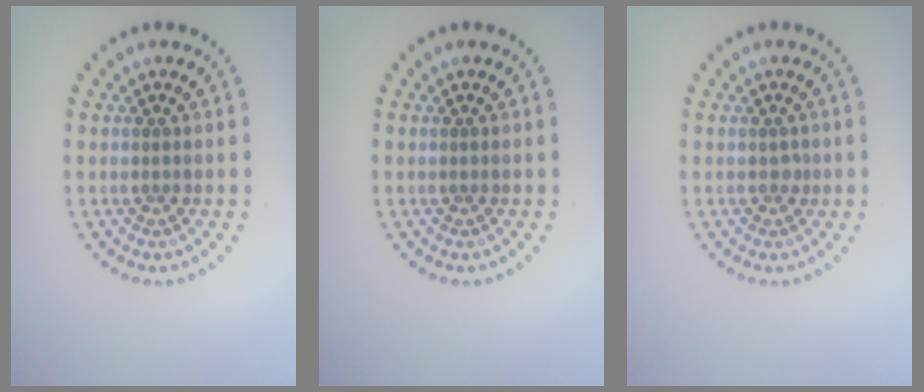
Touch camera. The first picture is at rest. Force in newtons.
{"total": 0.0}
{"total": 0.5, "press": 0.5, "slide": 0.3}